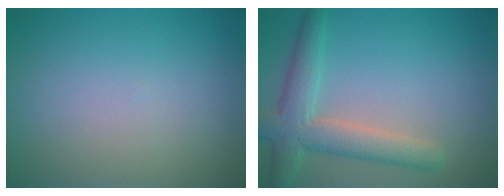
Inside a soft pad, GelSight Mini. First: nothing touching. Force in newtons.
{"total": 4.8, "press": 4.8, "slide": 0.3}